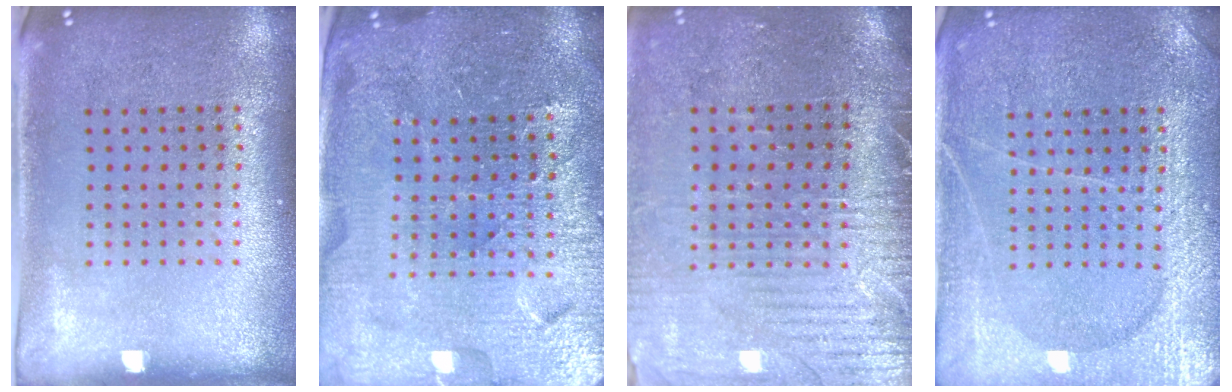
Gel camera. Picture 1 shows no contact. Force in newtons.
{"total": 5.0, "press": 4.7, "slide": 1.8}
{"total": 3.7, "press": 3.3, "slide": 1.5}
{"total": 3.6, "press": 3.6, "slide": 0.3}